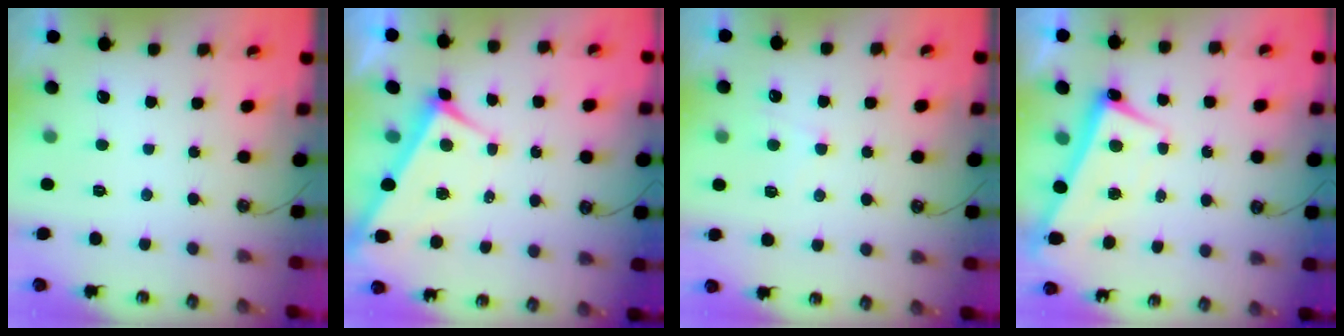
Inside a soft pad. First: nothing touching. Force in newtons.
{"total": 3.6, "press": 3.5, "slide": 0.5}
{"total": 4.2, "press": 4.2, "slide": 0.5}
{"total": 2.7, "press": 2.6, "slide": 0.6}